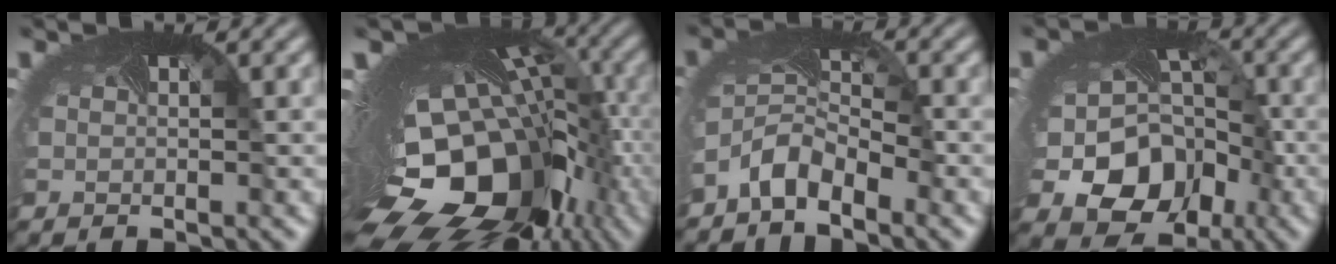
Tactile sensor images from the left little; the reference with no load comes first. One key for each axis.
{"total": 20.5, "fx": -6.5, "fy": 12.8, "fz": 14.6, "tx": -0.261, "ty": -0.062, "tz": -0.075}
{"total": 3.5, "fx": -3.1, "fy": 1.2, "fz": 1.0, "tx": -0.045, "ty": -0.009, "tz": -0.064}
{"total": 10.0, "fx": -3.4, "fy": 7.9, "fz": 5.1, "tx": -0.093, "ty": -0.048, "tz": -0.036}